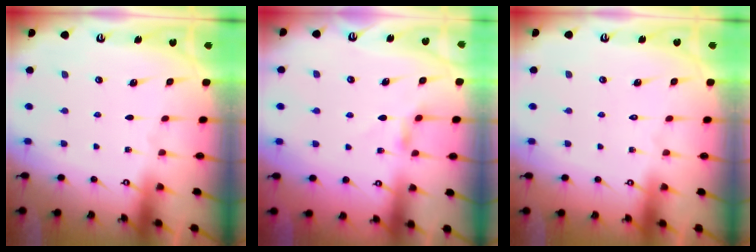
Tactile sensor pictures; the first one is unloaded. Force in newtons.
{"total": 3.3, "press": 3.3, "slide": 0.5}
{"total": 1.5, "press": 1.5, "slide": 0.1}